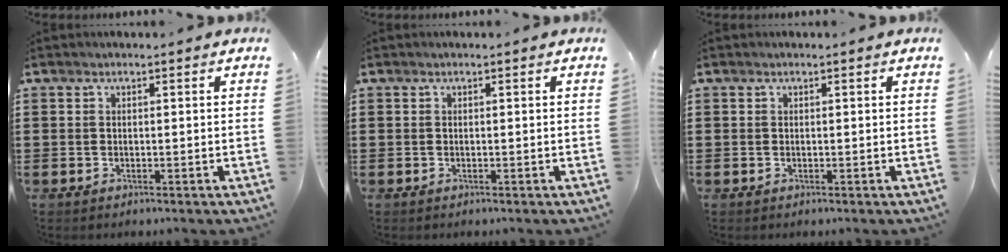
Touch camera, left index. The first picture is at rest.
{"total": 0.0}
{"total": 0.0}